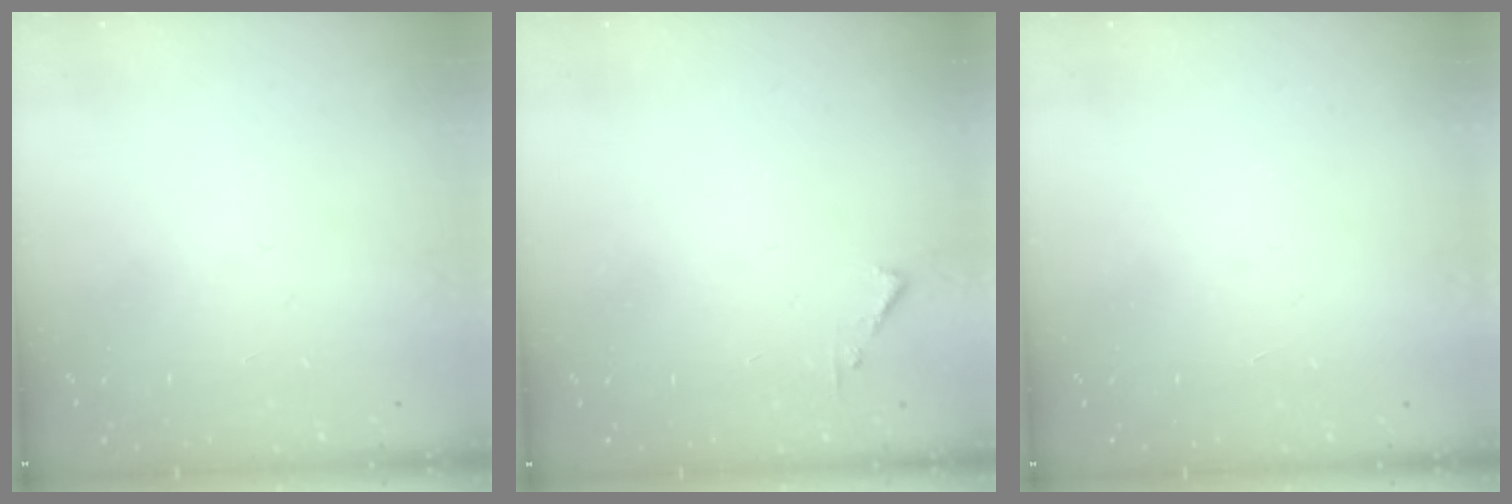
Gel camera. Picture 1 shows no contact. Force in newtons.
{"total": 3.6, "press": 3.6, "slide": 0.4}
{"total": 1.5, "press": 1.5, "slide": 0.1}